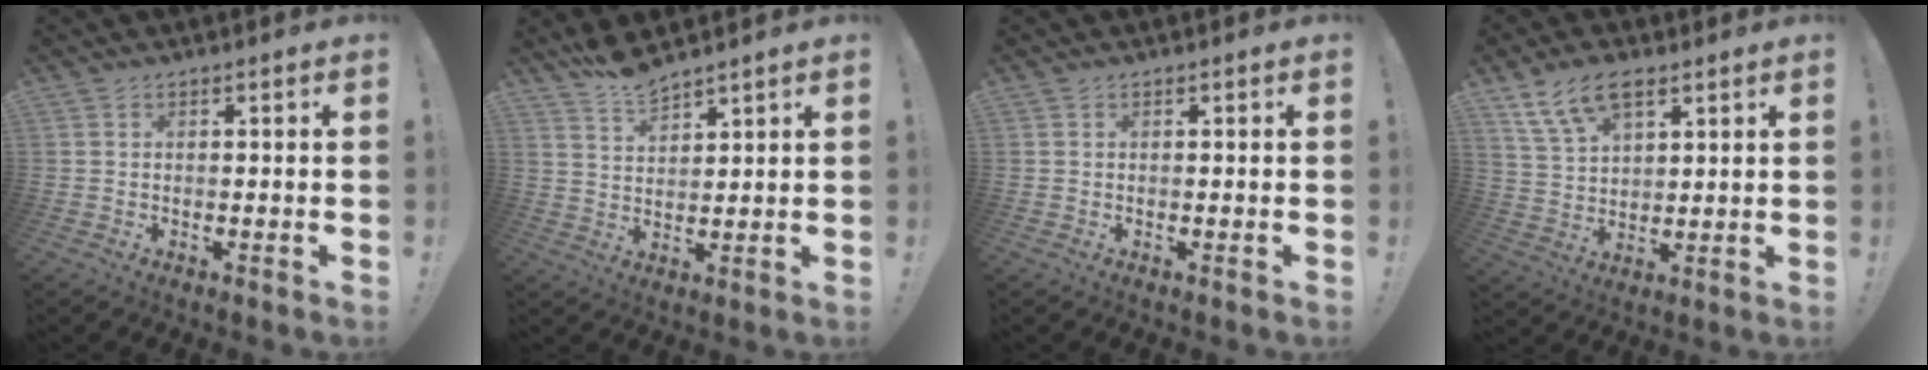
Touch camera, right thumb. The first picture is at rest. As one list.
[{"total": 6.2, "force": [5.8, 1.0, 1.9], "torque": [-0.040, -0.036, 0.106]}, {"total": 0.0}, {"total": 10.4, "force": [6.3, 5.5, 6.2], "torque": [-0.114, -0.019, 0.122]}]